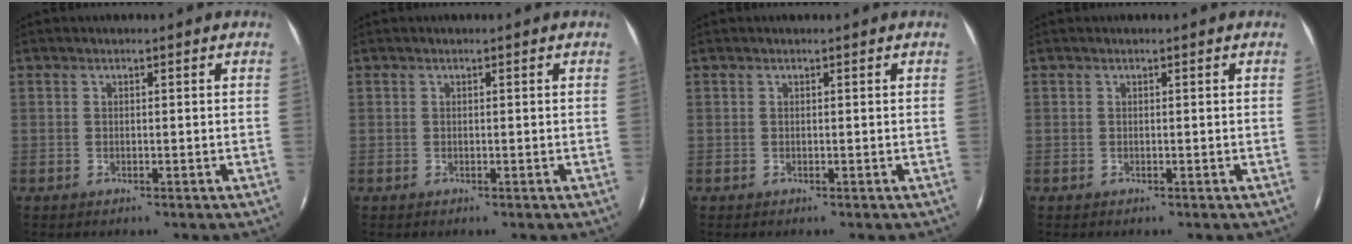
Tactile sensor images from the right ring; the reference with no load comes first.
{"total": 0.0}
{"total": 0.0}
{"total": 0.0}